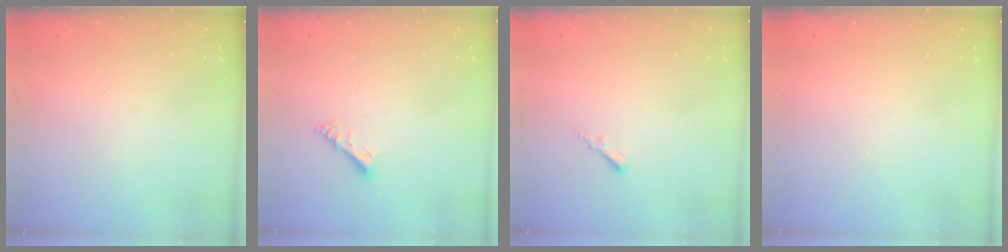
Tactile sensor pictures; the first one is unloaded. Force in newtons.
{"total": 4.7, "press": 4.7, "slide": 0.0}
{"total": 1.8, "press": 1.7, "slide": 0.5}
{"total": 0.0}